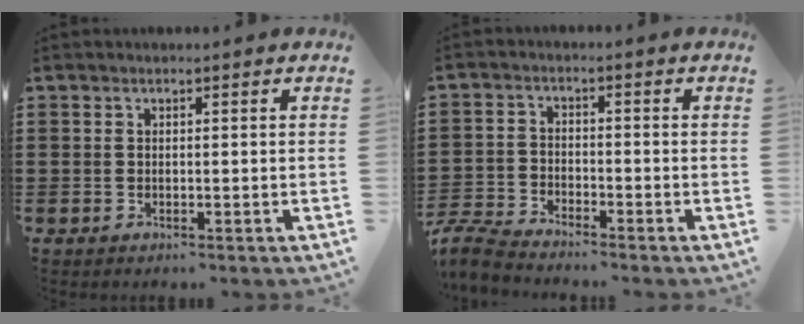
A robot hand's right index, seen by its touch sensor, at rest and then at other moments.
{"total": 4.6, "force": [-4.5, 0.2, 0.9], "torque": [-0.045, -0.010, -0.097]}